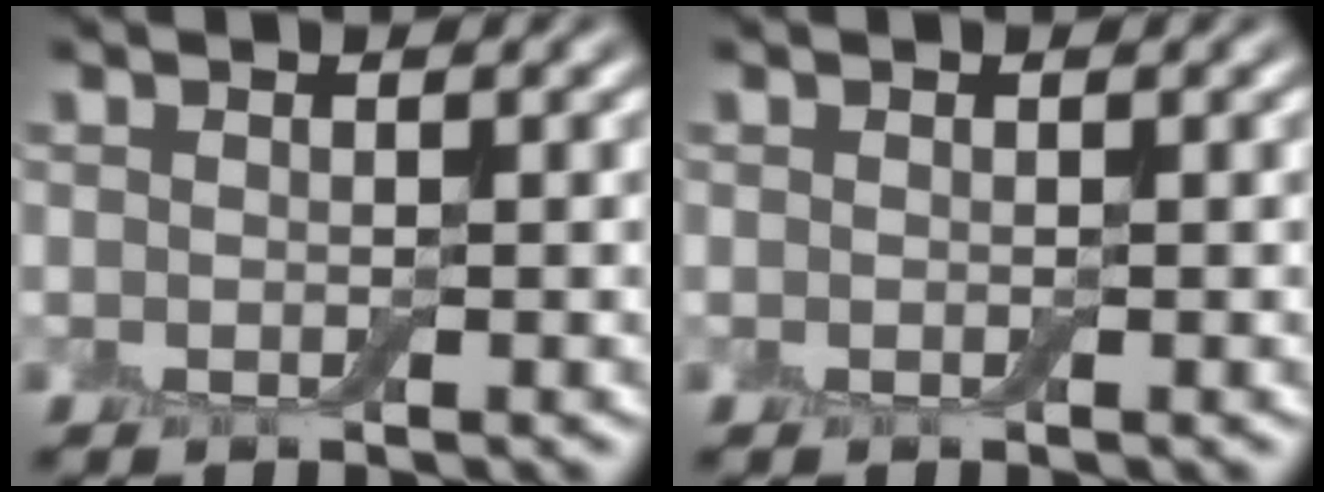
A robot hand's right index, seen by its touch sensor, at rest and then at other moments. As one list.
[{"total": 0.0}]